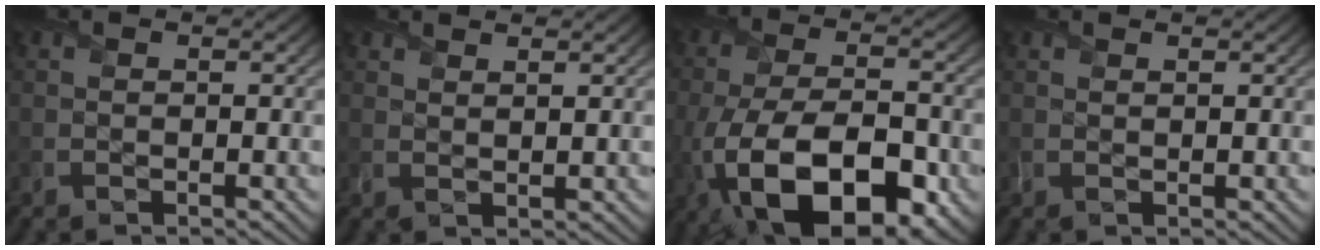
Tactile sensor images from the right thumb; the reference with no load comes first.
{"total": 1.6, "force": [1.5, 0.2, 0.6], "torque": [-0.015, -0.002, 0.027]}
{"total": 16.8, "force": [-6.8, 8.4, 12.8], "torque": [-0.251, -0.030, -0.112]}
{"total": 0.7, "force": [0.6, 0.0, 0.3], "torque": [-0.009, 0.001, 0.012]}